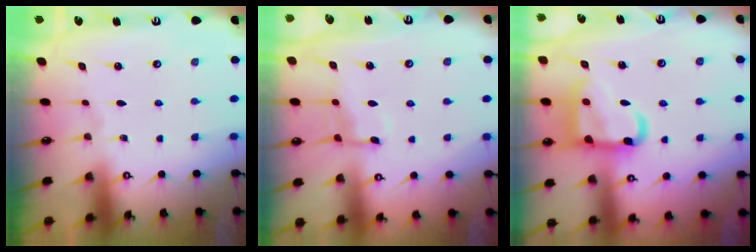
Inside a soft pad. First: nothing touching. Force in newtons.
{"total": 10.1, "press": 10.1, "slide": 1.1}
{"total": 18.0, "press": 17.9, "slide": 1.7}